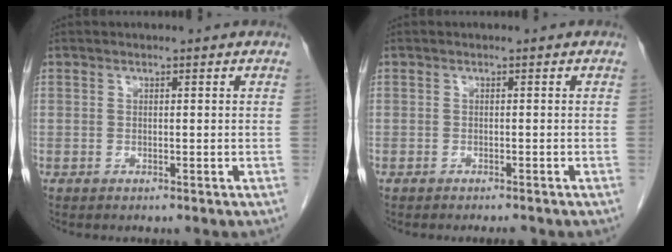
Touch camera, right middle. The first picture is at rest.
{"total": 1.6, "force": [-1.4, 0.3, 0.6], "torque": [-0.011, -0.003, -0.016]}